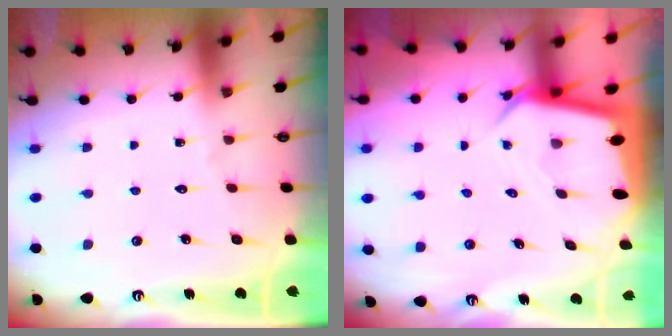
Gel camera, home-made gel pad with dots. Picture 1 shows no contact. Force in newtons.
{"total": 3.9, "press": 3.9, "slide": 0.3}